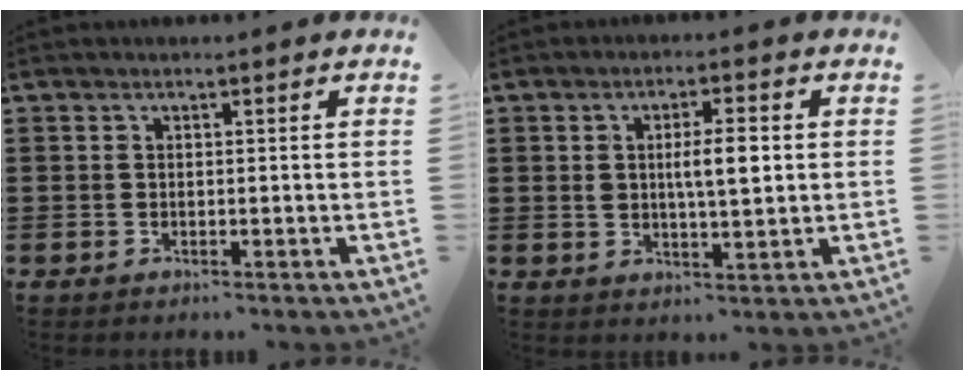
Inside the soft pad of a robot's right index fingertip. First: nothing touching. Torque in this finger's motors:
{"motor_torque": [0.30, -0.14, 0.24, 0.09]}